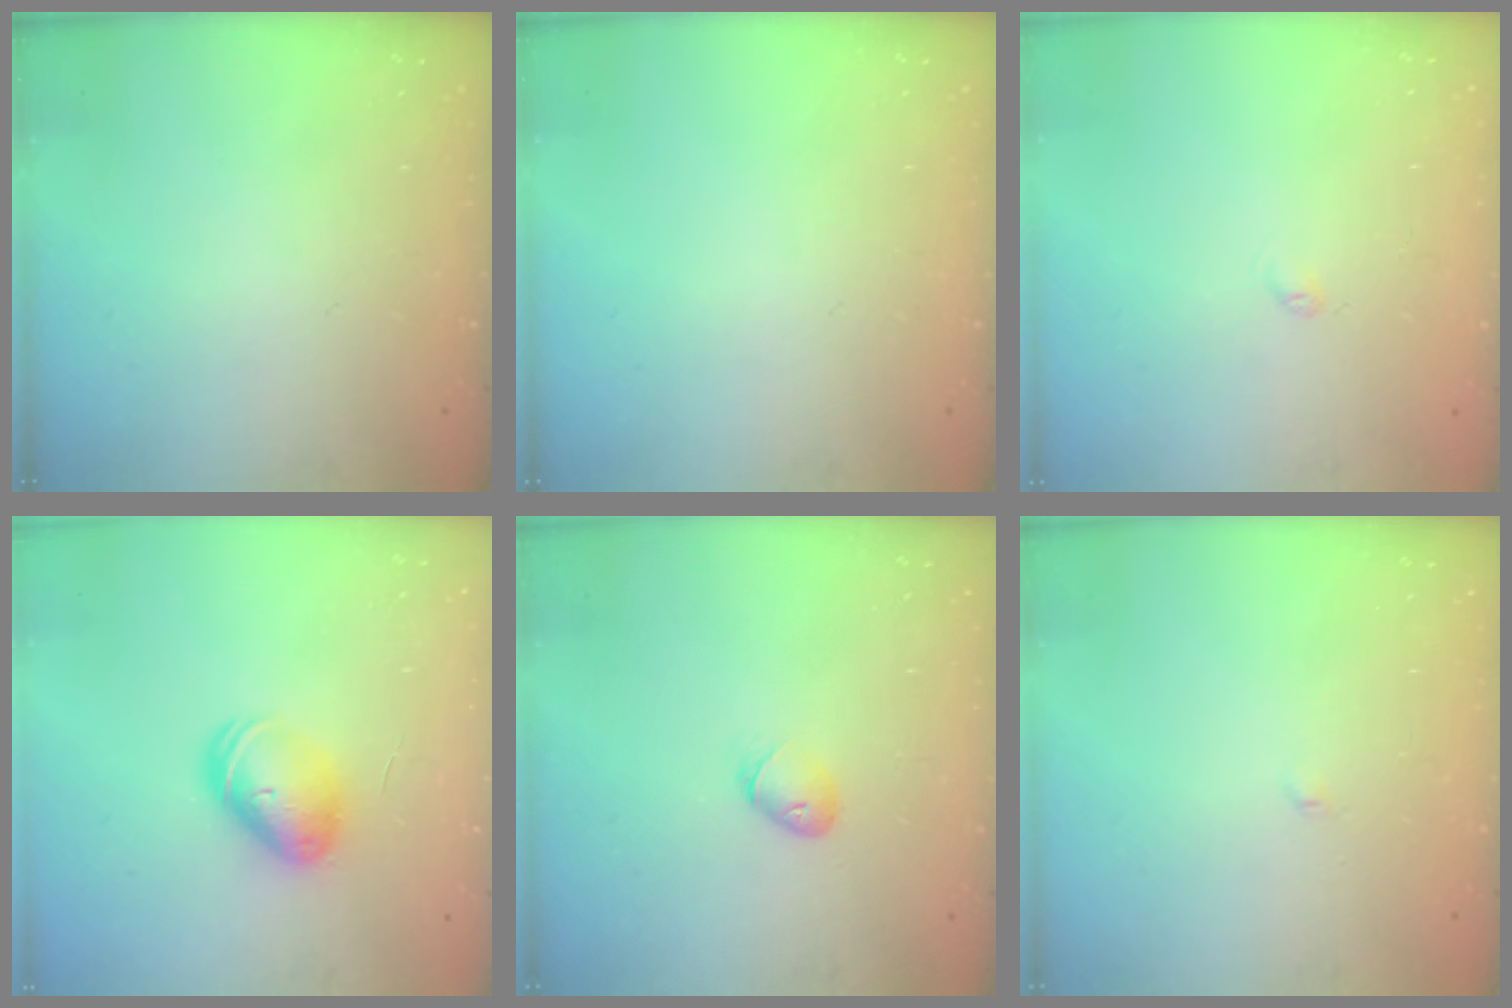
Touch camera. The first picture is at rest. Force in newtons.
{"total": 0.0}
{"total": 2.4, "press": 2.3, "slide": 0.4}
{"total": 8.5, "press": 8.5, "slide": 1.0}
{"total": 4.5, "press": 4.4, "slide": 1.1}
{"total": 2.0, "press": 2.0, "slide": 0.2}